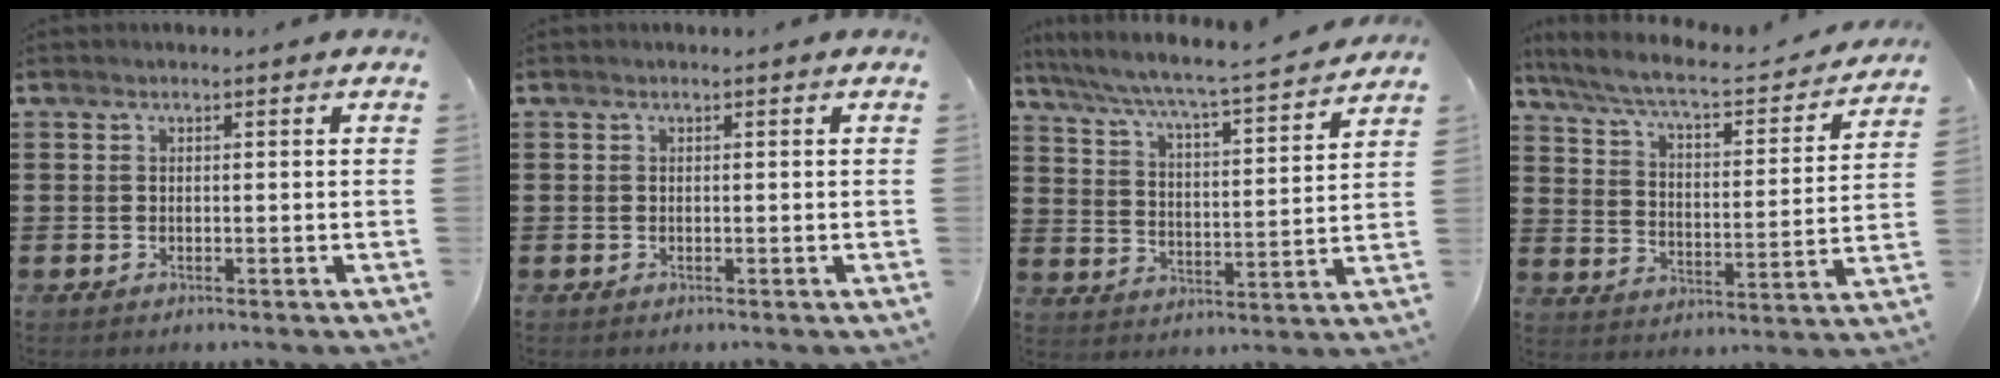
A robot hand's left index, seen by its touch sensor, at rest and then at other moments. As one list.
[{"total": 0.0}, {"total": 5.1, "force": [4.6, -0.4, 2.1], "torque": [-0.064, -0.041, 0.067]}, {"total": 6.4, "force": [5.6, 0.6, 3.1], "torque": [-0.087, -0.038, 0.090]}]